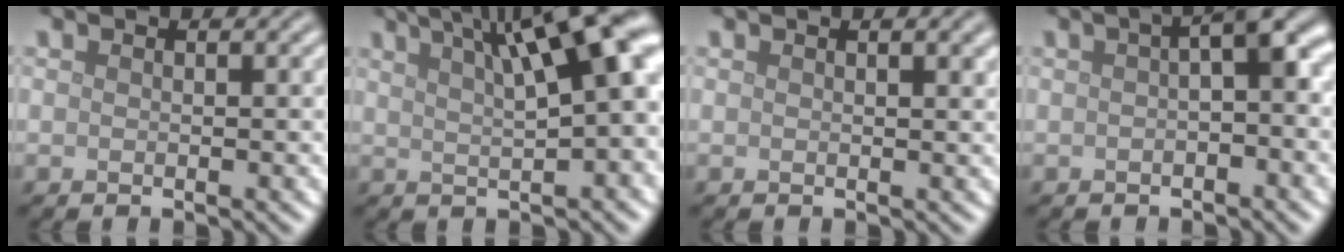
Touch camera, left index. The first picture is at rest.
{"total": 11.3, "force": [4.6, 3.2, 9.8], "torque": [-0.113, 0.023, 0.065]}
{"total": 1.5, "force": [0.8, 0.4, 1.2], "torque": [-0.012, 0.003, 0.011]}
{"total": 4.2, "force": [0.6, 0.9, 4.1], "torque": [-0.054, 0.019, 0.004]}